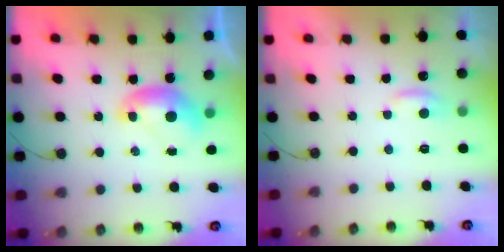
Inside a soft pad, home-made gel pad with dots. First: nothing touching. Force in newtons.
{"total": 1.1, "press": 1.1, "slide": 0.4}